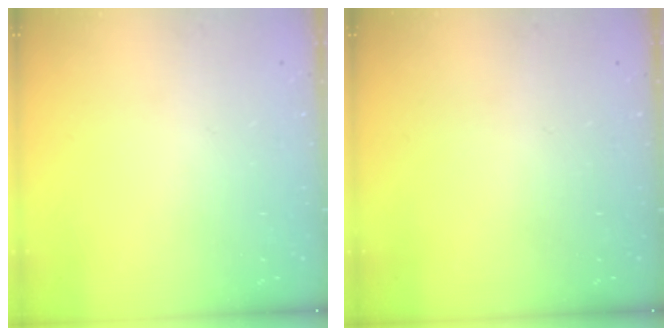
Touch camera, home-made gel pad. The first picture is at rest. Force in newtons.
{"total": 0.0}